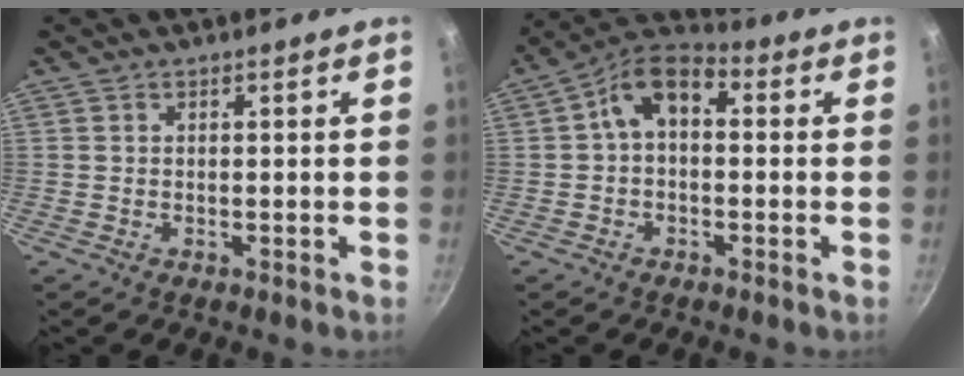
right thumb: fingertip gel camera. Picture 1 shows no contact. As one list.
[{"total": 9.1, "force": [1.0, 5.8, 7.0], "torque": [-0.106, 0.030, 0.000]}]